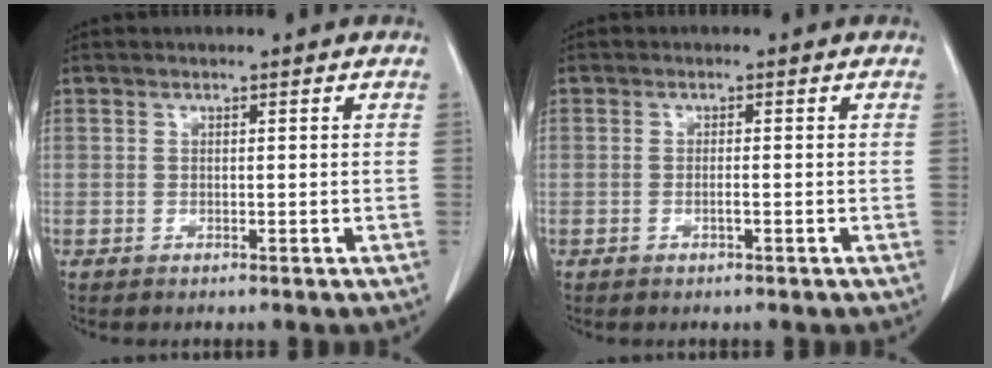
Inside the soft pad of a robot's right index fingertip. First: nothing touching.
{"total": 0.8, "force": [-0.3, 0.0, 0.7], "torque": [-0.016, 0.000, -0.005]}